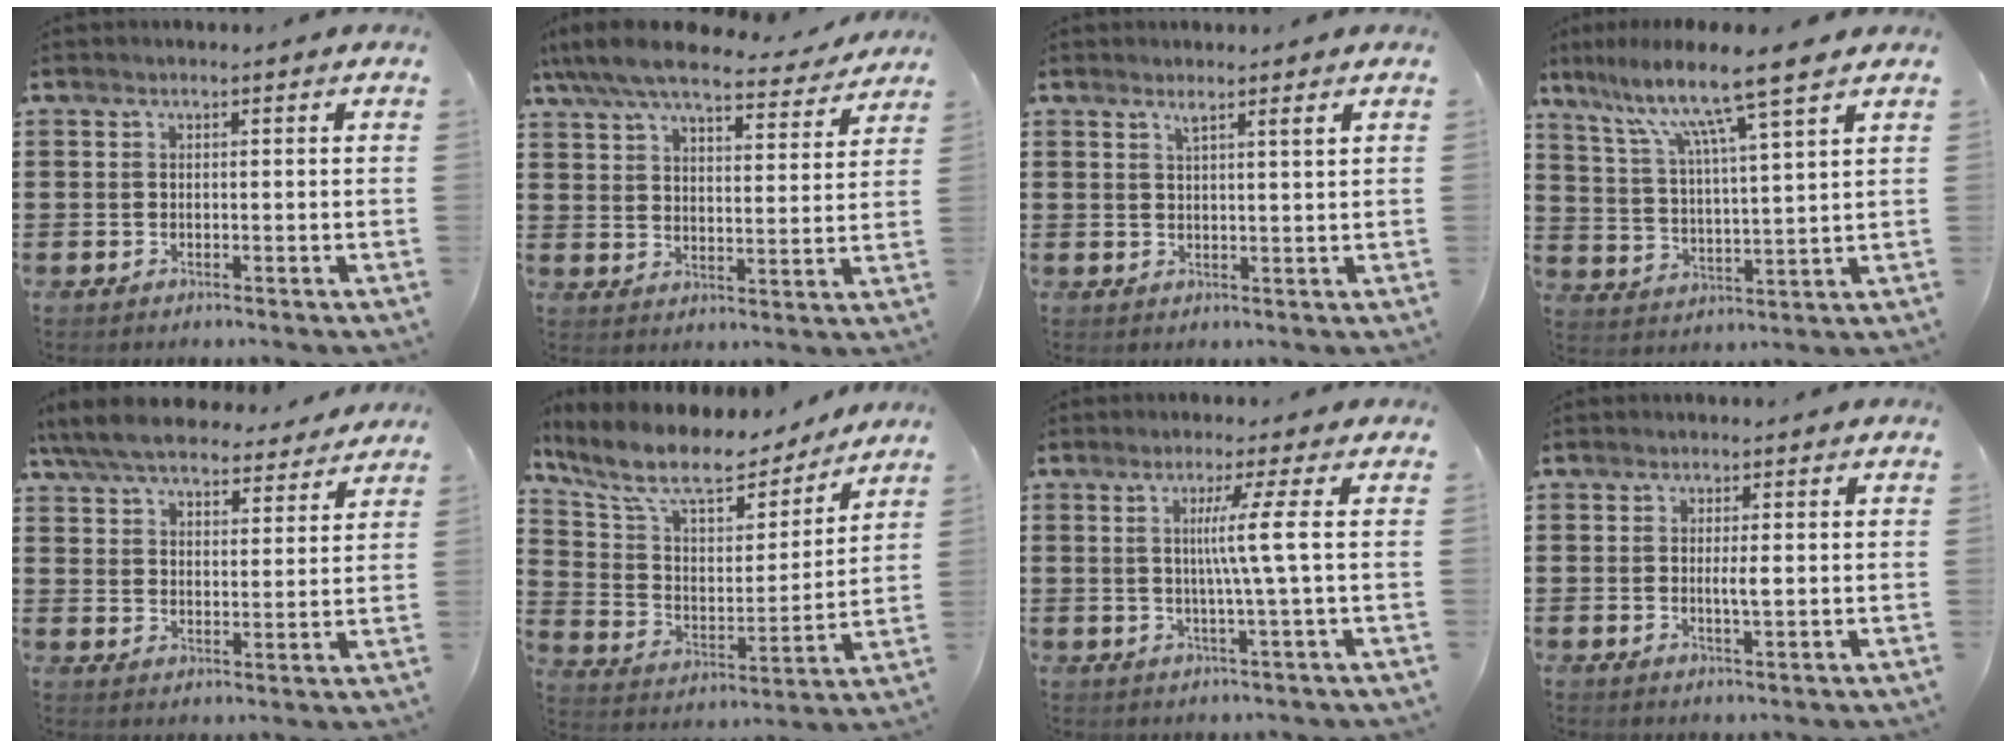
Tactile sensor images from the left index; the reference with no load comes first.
{"total": 7.9, "force": [7.1, 1.3, 3.1], "torque": [-0.091, -0.038, 0.125]}
{"total": 2.3, "force": [1.6, -0.2, 1.6], "torque": [-0.035, -0.003, 0.029]}
{"total": 9.9, "force": [7.6, -0.5, 6.4], "torque": [-0.150, -0.041, 0.120]}
{"total": 7.2, "force": [6.8, 1.4, 2.1], "torque": [-0.071, -0.028, 0.122]}
{"total": 10.8, "force": [8.8, 3.2, 5.4], "torque": [-0.136, -0.050, 0.147]}
{"total": 6.0, "force": [0.6, -1.2, 5.9], "torque": [-0.111, -0.006, 0.002]}
{"total": 1.9, "force": [0.0, 0.2, 1.9], "torque": [-0.037, -0.005, 0.000]}